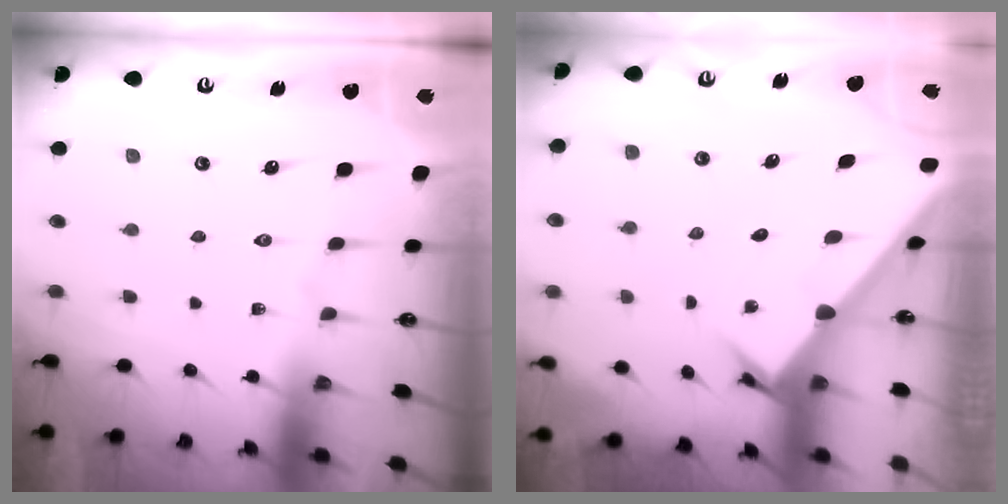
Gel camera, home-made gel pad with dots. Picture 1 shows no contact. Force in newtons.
{"total": 2.4, "press": 2.4, "slide": 0.3}